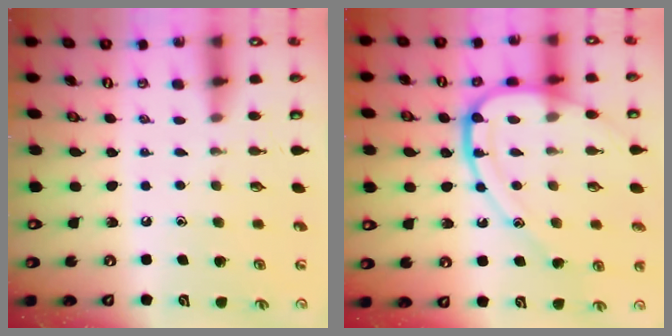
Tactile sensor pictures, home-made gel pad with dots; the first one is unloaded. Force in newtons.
{"total": 15.8, "press": 15.8, "slide": 1.5}